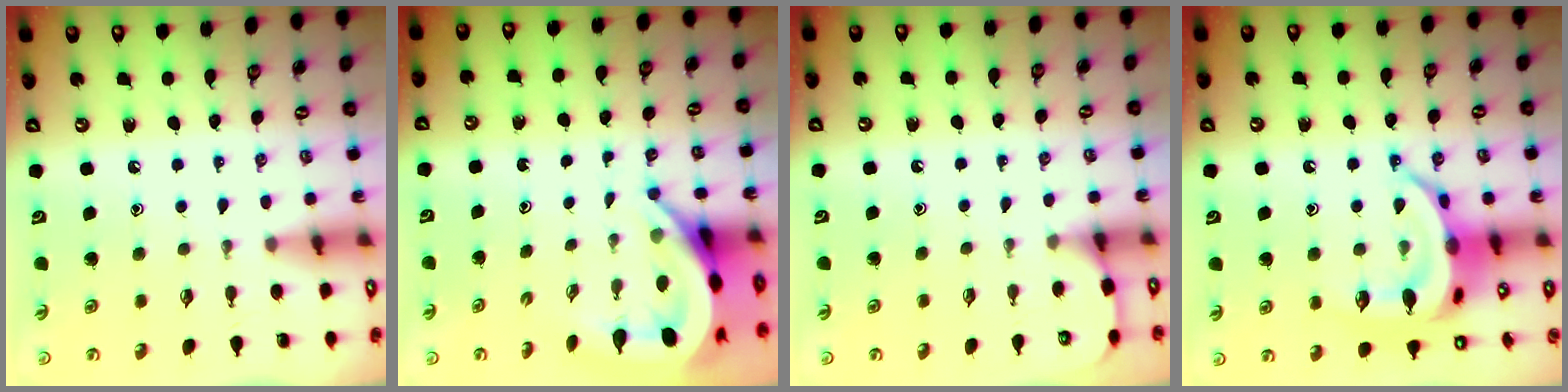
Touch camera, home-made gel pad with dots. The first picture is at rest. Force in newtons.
{"total": 8.5, "press": 8.4, "slide": 1.0}
{"total": 3.4, "press": 3.4, "slide": 0.4}
{"total": 17.2, "press": 17.2, "slide": 0.2}